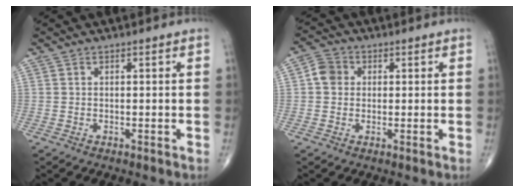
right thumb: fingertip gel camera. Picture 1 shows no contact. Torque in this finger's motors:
{"motor_torque": [0.18, 1.08, 0.37, 0.05, -0.01]}